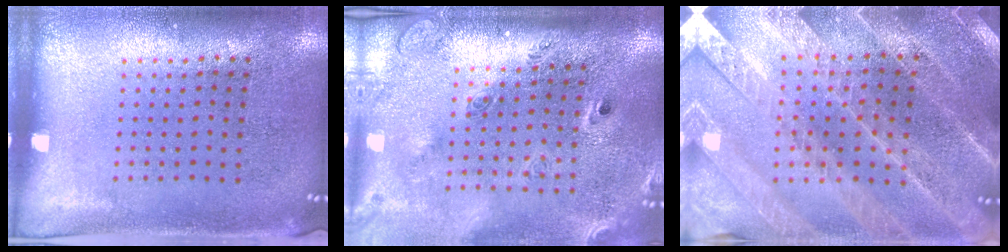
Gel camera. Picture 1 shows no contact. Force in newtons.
{"total": 2.7, "press": 2.0, "slide": 1.8}
{"total": 2.8, "press": 2.7, "slide": 0.4}